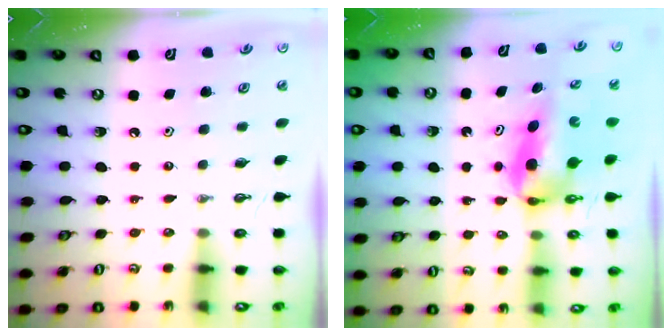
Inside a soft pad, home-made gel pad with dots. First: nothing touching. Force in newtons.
{"total": 8.1, "press": 7.3, "slide": 3.4}